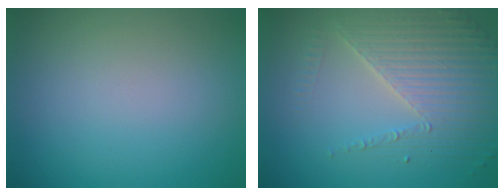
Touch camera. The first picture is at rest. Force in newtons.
{"total": 4.4, "press": 3.9, "slide": 2.2}